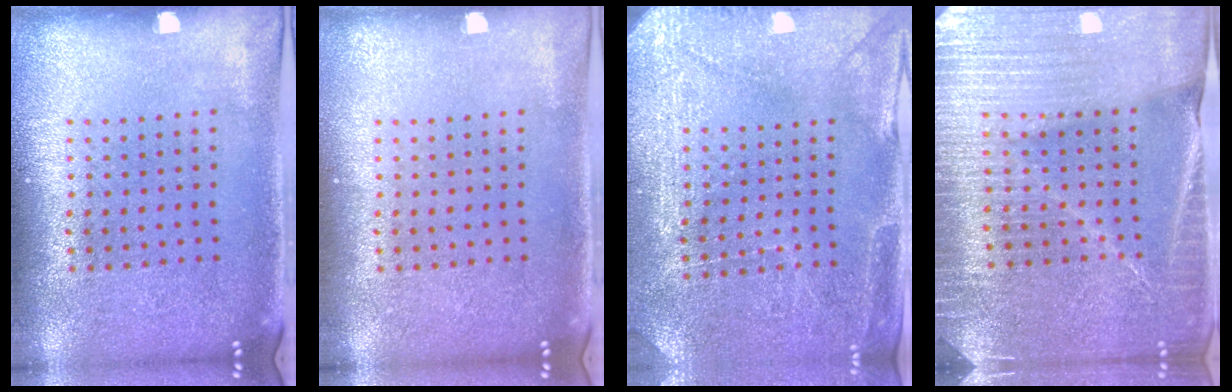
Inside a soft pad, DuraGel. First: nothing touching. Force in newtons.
{"total": 0.0}
{"total": 2.9, "press": 2.8, "slide": 0.5}
{"total": 4.3, "press": 4.0, "slide": 1.5}